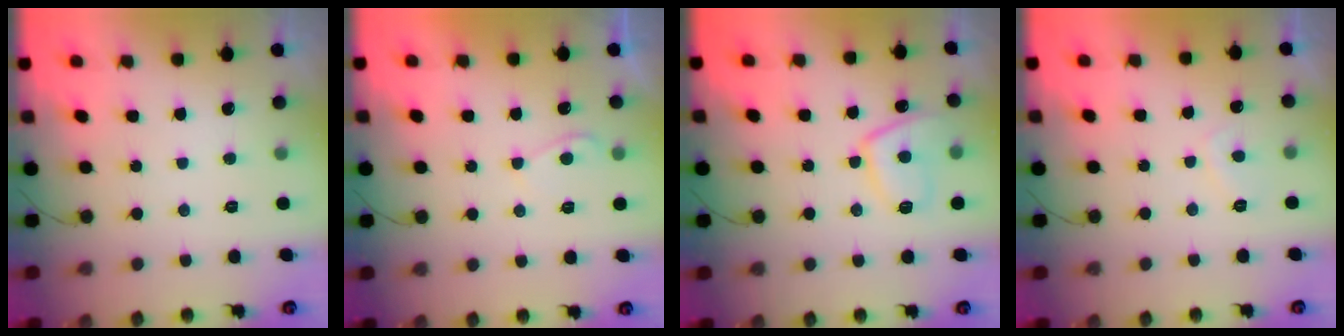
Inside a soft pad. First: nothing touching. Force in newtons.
{"total": 3.1, "press": 3.1, "slide": 0.5}
{"total": 8.9, "press": 8.9, "slide": 0.8}
{"total": 2.7, "press": 2.5, "slide": 0.9}